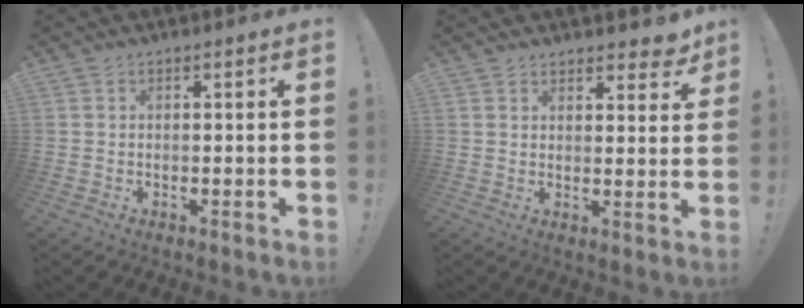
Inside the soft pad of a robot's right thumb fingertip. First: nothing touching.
{"total": 4.9, "force": [4.0, 2.2, 1.7], "torque": [-0.014, -0.027, 0.071]}